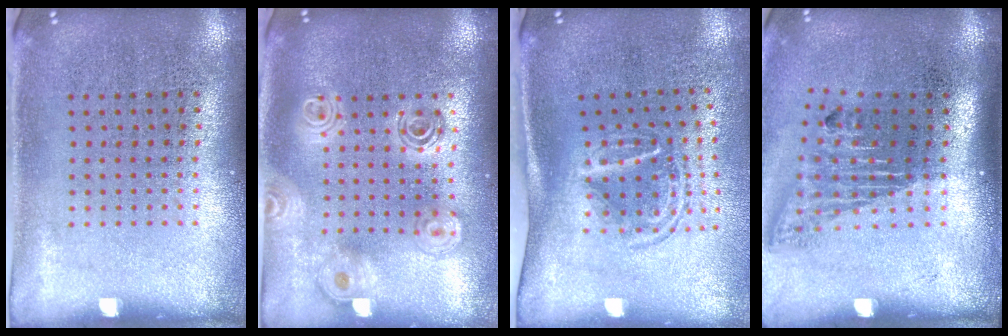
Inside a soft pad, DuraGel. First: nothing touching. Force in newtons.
{"total": 2.0, "press": 1.7, "slide": 1.1}
{"total": 1.7, "press": 1.1, "slide": 1.3}
{"total": 1.6, "press": 1.1, "slide": 1.1}